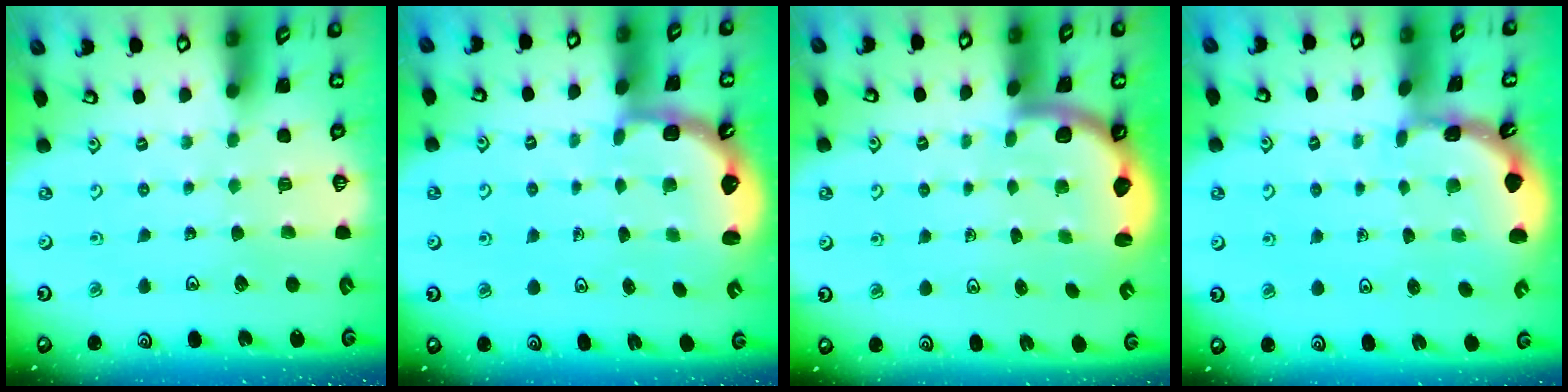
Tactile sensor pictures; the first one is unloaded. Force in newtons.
{"total": 2.6, "press": 2.2, "slide": 1.4}
{"total": 2.5, "press": 2.2, "slide": 1.2}
{"total": 1.6, "press": 1.5, "slide": 0.3}